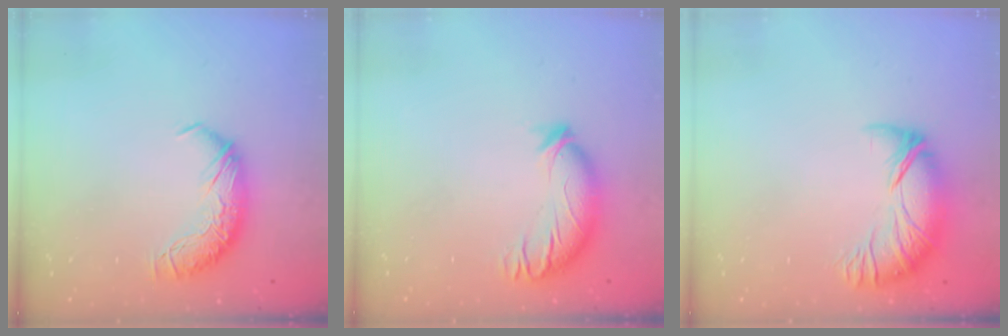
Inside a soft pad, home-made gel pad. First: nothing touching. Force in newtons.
{"total": 2.8, "press": 2.0, "slide": 2.0}
{"total": 2.7, "press": 1.5, "slide": 2.3}